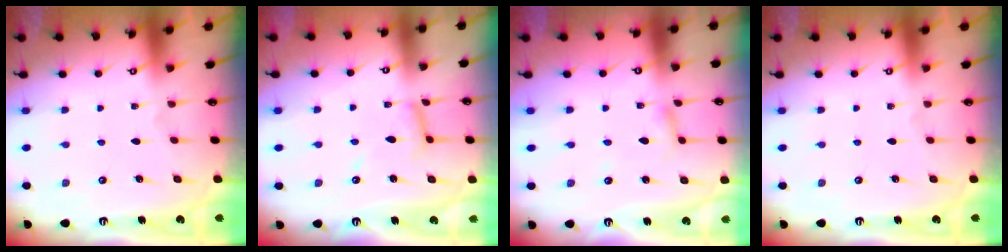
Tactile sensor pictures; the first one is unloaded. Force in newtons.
{"total": 8.2, "press": 8.2, "slide": 0.4}
{"total": 2.7, "press": 2.6, "slide": 0.3}
{"total": 0.0}